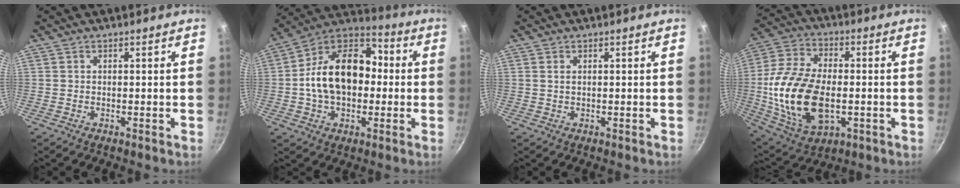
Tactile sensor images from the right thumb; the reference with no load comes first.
{"total": 19.4, "force": [-0.2, 13.3, 14.1], "torque": [-0.207, 0.046, -0.022]}
{"total": 0.9, "force": [0.3, 0.5, 0.7], "torque": [-0.013, 0.001, 0.005]}
{"total": 20.9, "force": [-2.4, 12.4, 16.7], "torque": [-0.327, 0.013, -0.036]}